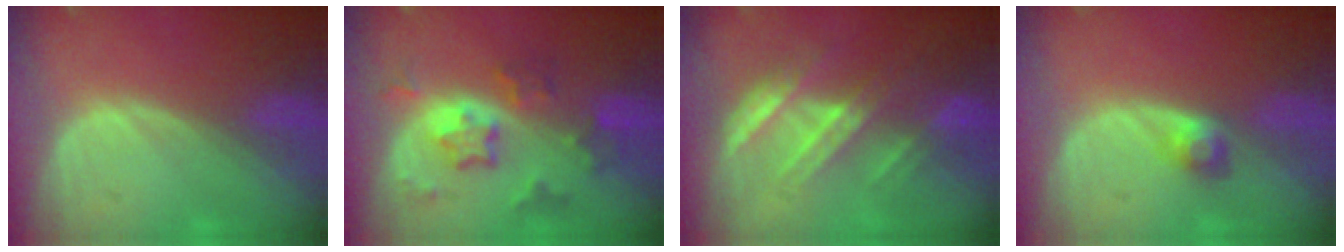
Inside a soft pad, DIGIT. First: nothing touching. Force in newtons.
{"total": 7.2, "press": 6.5, "slide": 3.1}
{"total": 7.3, "press": 6.7, "slide": 2.9}
{"total": 2.4, "press": 2.3, "slide": 0.9}